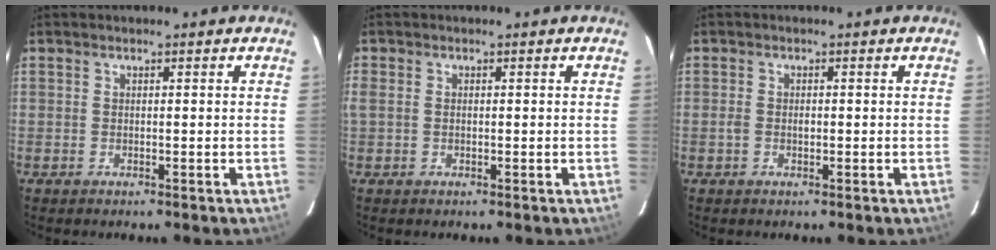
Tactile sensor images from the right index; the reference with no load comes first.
{"total": 1.8, "force": [0.0, 1.2, 1.4], "torque": [-0.027, -0.002, -0.001]}
{"total": 1.5, "force": [-0.3, 0.9, 1.1], "torque": [-0.021, 0.001, -0.007]}